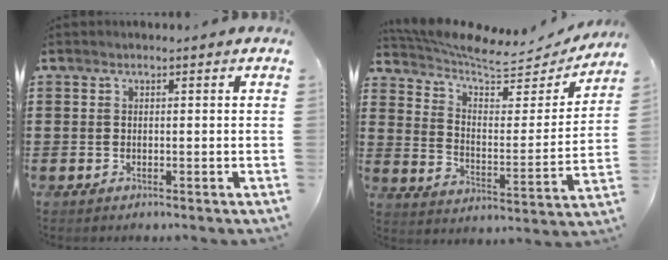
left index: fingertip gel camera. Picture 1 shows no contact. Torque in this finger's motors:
{"motor_torque": [1.07, -1.07, 0.11, 0.03]}